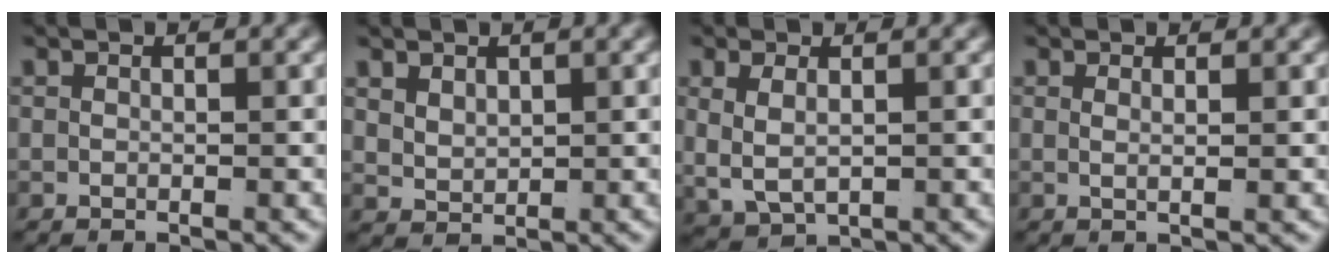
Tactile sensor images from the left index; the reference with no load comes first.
{"total": 2.1, "force": [1.2, 1.3, 1.1], "torque": [-0.028, -0.014, 0.039]}
{"total": 4.4, "force": [0.3, 3.4, 2.7], "torque": [-0.072, -0.015, 0.018]}
{"total": 1.1, "force": [0.4, -0.6, 0.7], "torque": [-0.013, -0.012, 0.015]}